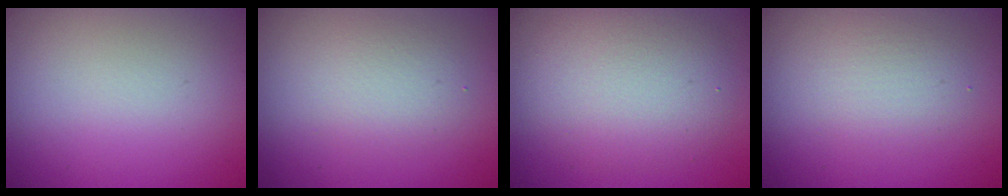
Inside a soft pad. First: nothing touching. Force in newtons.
{"total": 2.4, "press": 2.4, "slide": 0.2}
{"total": 5.3, "press": 5.3, "slide": 0.5}
{"total": 2.4, "press": 2.4, "slide": 0.0}